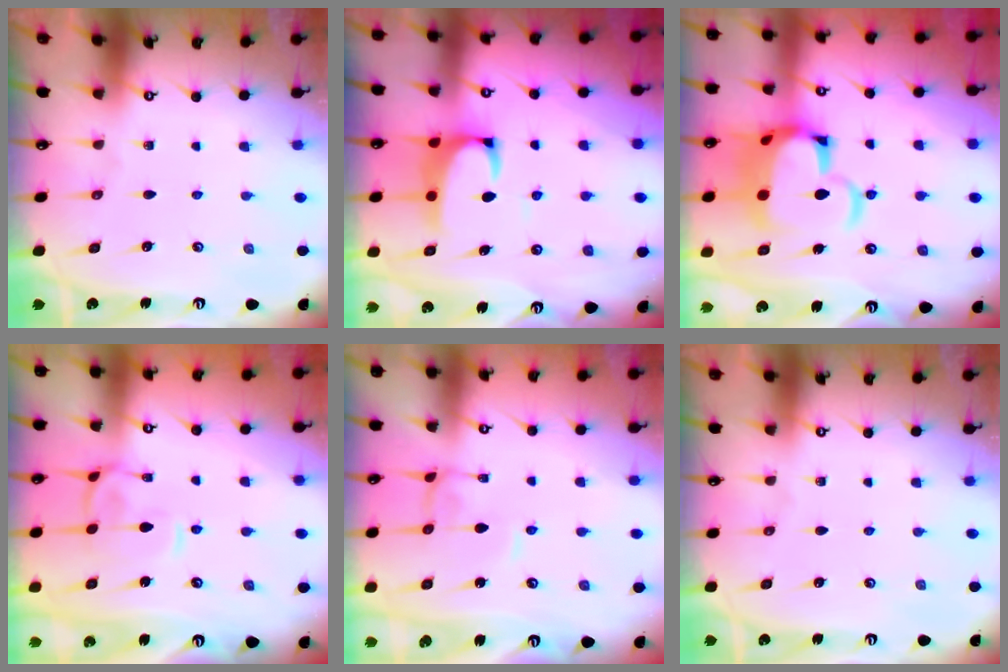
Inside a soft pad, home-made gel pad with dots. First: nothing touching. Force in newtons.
{"total": 2.2, "press": 2.0, "slide": 0.9}
{"total": 11.6, "press": 11.4, "slide": 1.9}
{"total": 1.4, "press": 1.2, "slide": 0.7}
{"total": 2.1, "press": 2.1, "slide": 0.2}
{"total": 0.0}